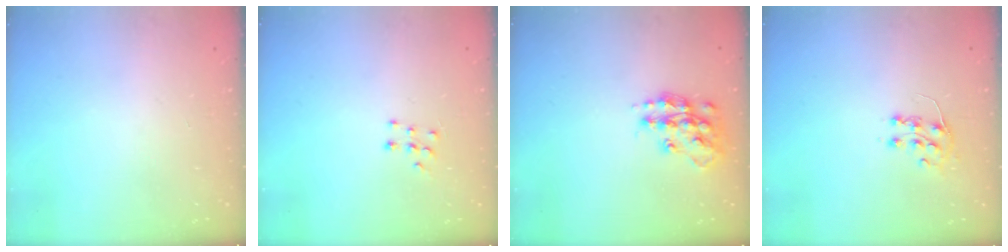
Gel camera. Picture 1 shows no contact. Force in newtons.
{"total": 6.0, "press": 6.0, "slide": 0.4}
{"total": 14.6, "press": 14.6, "slide": 0.8}
{"total": 7.3, "press": 7.3, "slide": 0.5}